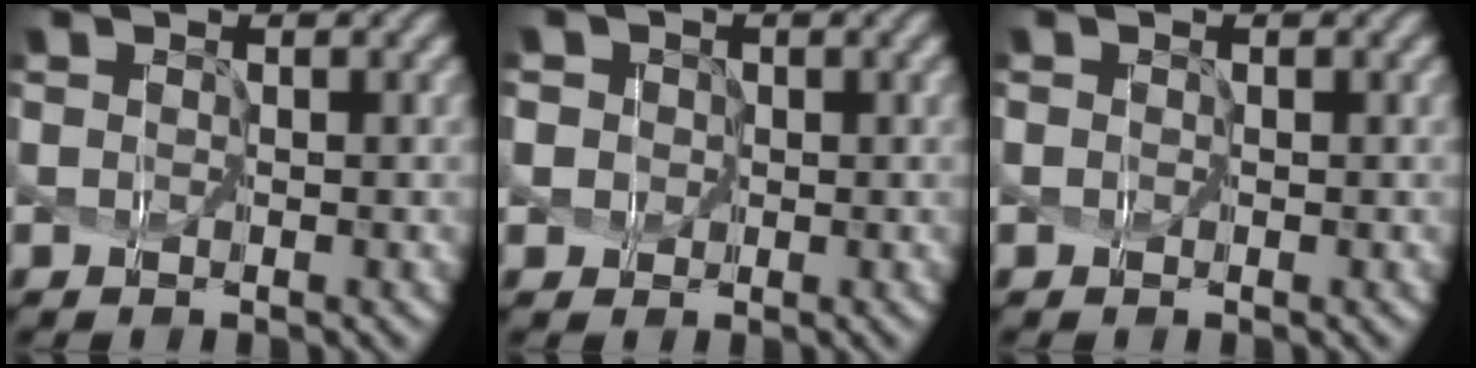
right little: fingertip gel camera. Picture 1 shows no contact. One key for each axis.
{"total": 5.2, "fx": 0.8, "fy": 5.0, "fz": 1.5, "tx": -0.046, "ty": 0.037, "tz": -0.007}
{"total": 0.6, "fx": 0.1, "fy": 0.5, "fz": 0.2, "tx": 0.003, "ty": 0.005, "tz": -0.003}